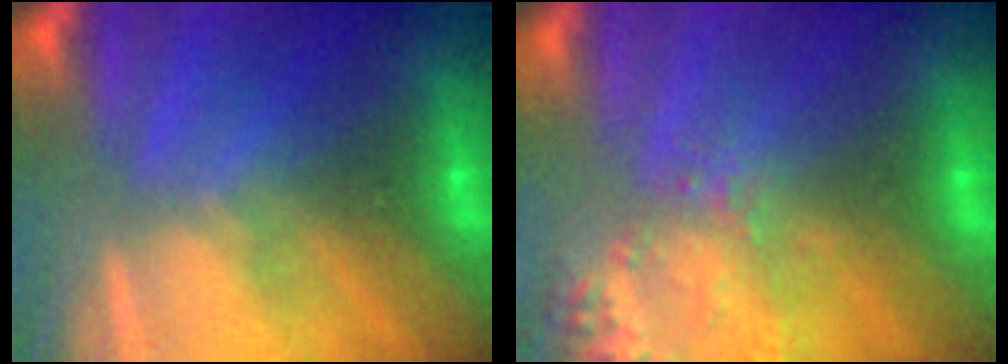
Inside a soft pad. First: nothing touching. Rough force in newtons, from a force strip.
{"total": 2.6}